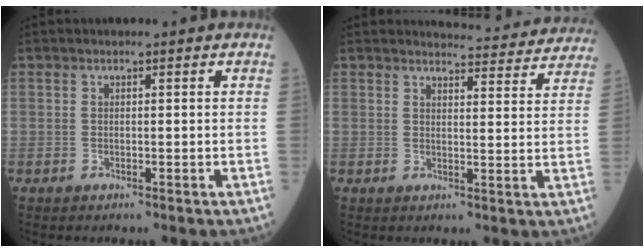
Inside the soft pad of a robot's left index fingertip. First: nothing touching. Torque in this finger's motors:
{"motor_torque": [0.33, -0.78, -0.13, -0.04]}